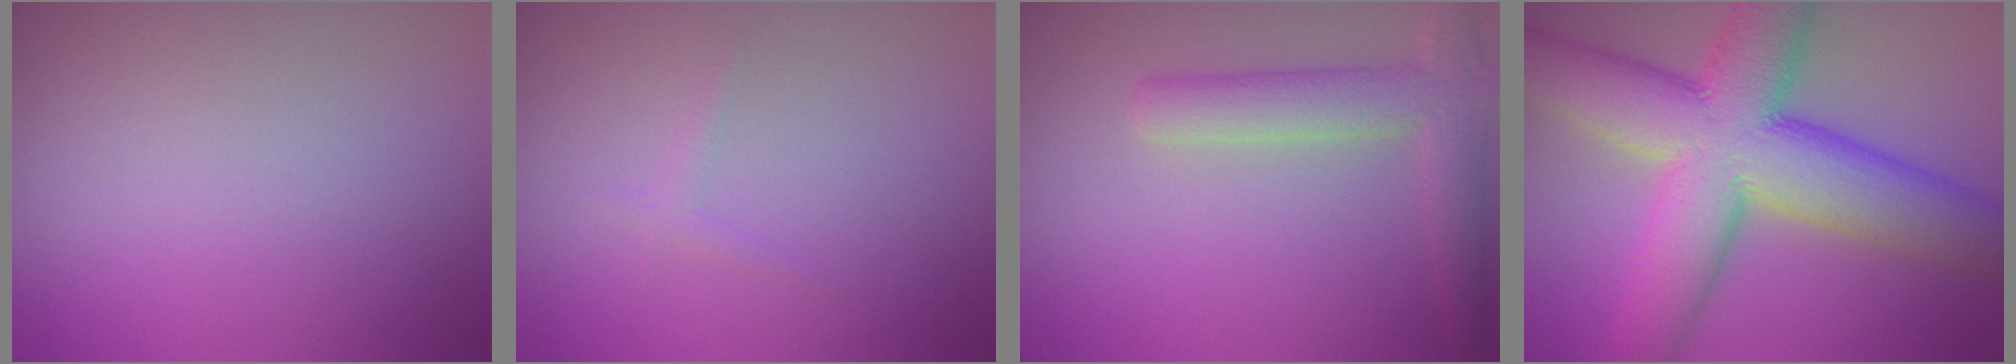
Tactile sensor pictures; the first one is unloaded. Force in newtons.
{"total": 0.8, "press": 0.8, "slide": 0.1}
{"total": 4.2, "press": 4.2, "slide": 0.2}
{"total": 13.2, "press": 13.2, "slide": 0.4}